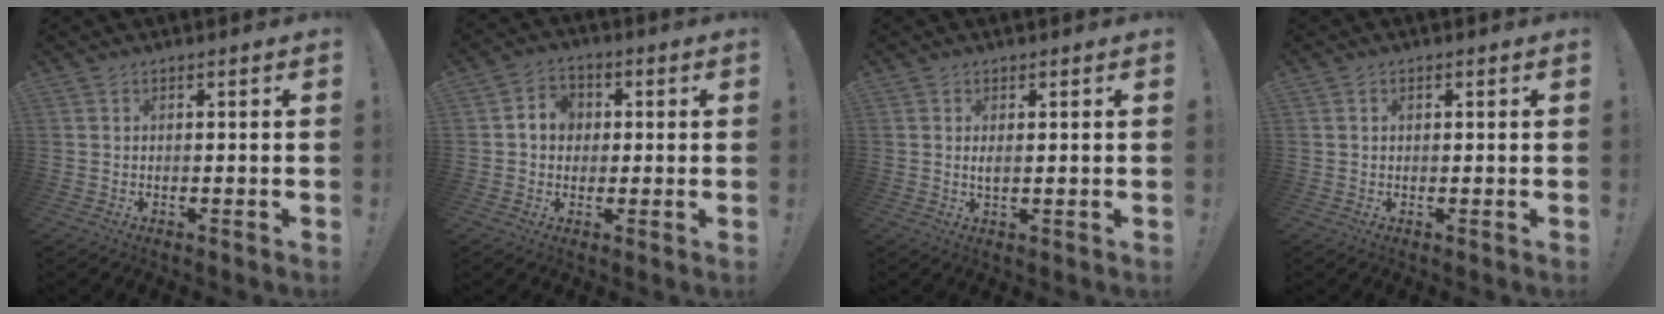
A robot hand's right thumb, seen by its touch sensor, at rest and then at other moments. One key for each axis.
{"total": 6.8, "fx": 0.7, "fy": 6.0, "fz": 3.1, "tx": -0.050, "ty": 0.013, "tz": 0.016}
{"total": 1.6, "fx": 0.5, "fy": 0.4, "fz": 1.5, "tx": -0.024, "ty": -0.003, "tz": 0.007}
{"total": 0.8, "fx": 0.4, "fy": 0.5, "fz": 0.4, "tx": -0.004, "ty": 0.001, "tz": 0.005}